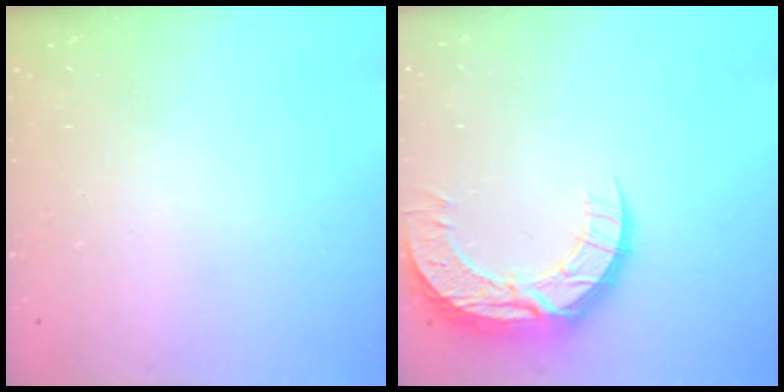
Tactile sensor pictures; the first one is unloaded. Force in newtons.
{"total": 12.9, "press": 12.9, "slide": 1.1}